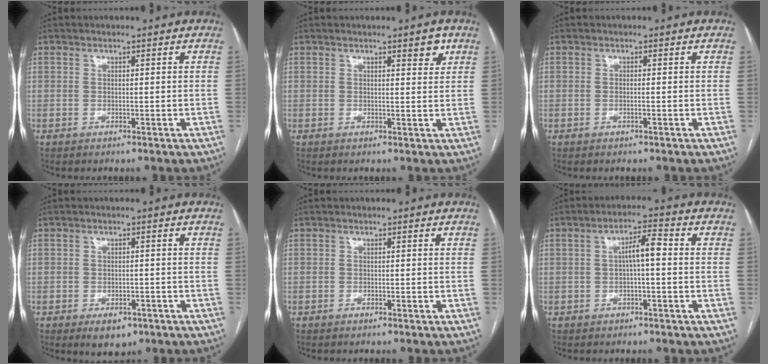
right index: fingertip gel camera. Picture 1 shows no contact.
{"total": 2.4, "force": [1.5, 0.6, 1.7], "torque": [-0.023, -0.005, 0.020]}
{"total": 0.5, "force": [-0.2, -0.1, 0.5], "torque": [-0.010, 0.001, -0.003]}
{"total": 4.2, "force": [-2.5, 2.4, 2.4], "torque": [-0.034, -0.002, -0.025]}
{"total": 0.0}
{"total": 4.2, "force": [0.1, 0.8, 4.1], "torque": [-0.070, 0.014, 0.001]}